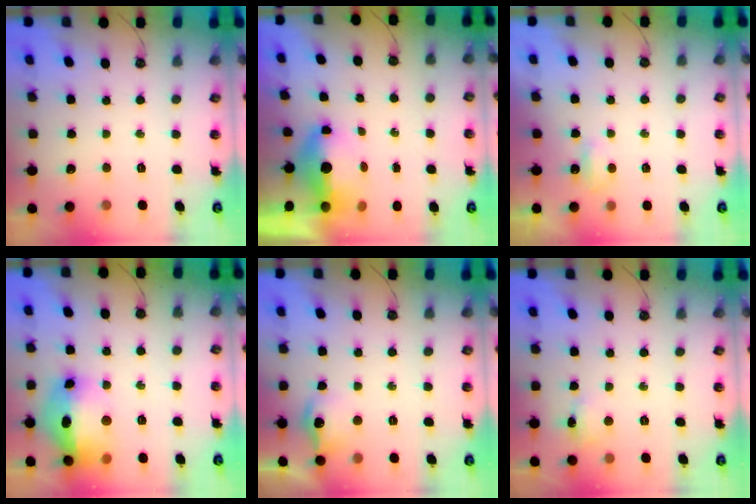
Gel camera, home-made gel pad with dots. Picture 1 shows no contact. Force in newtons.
{"total": 14.6, "press": 8.2, "slide": 12.0}
{"total": 2.9, "press": 2.8, "slide": 0.6}
{"total": 18.5, "press": 18.4, "slide": 1.8}
{"total": 10.0, "press": 10.0, "slide": 0.9}
{"total": 2.9, "press": 2.9, "slide": 0.5}